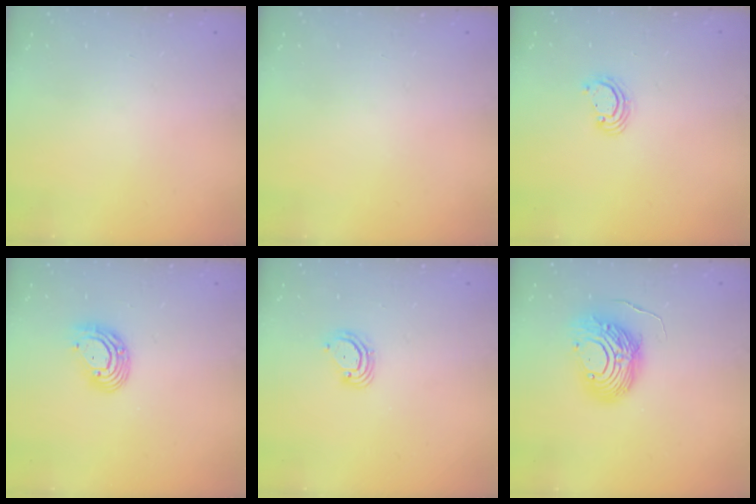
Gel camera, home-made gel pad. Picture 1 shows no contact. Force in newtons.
{"total": 0.0}
{"total": 3.6, "press": 3.6, "slide": 0.4}
{"total": 10.7, "press": 10.5, "slide": 2.2}
{"total": 4.4, "press": 4.4, "slide": 0.4}
{"total": 12.7, "press": 12.6, "slide": 1.3}